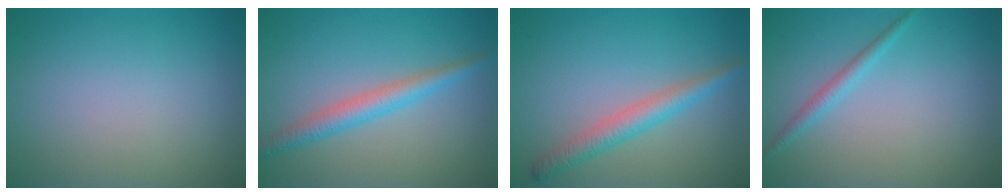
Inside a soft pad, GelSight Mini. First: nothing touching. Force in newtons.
{"total": 2.9, "press": 2.9, "slide": 0.0}
{"total": 3.0, "press": 3.0, "slide": 0.0}
{"total": 1.4, "press": 1.4, "slide": 0.0}